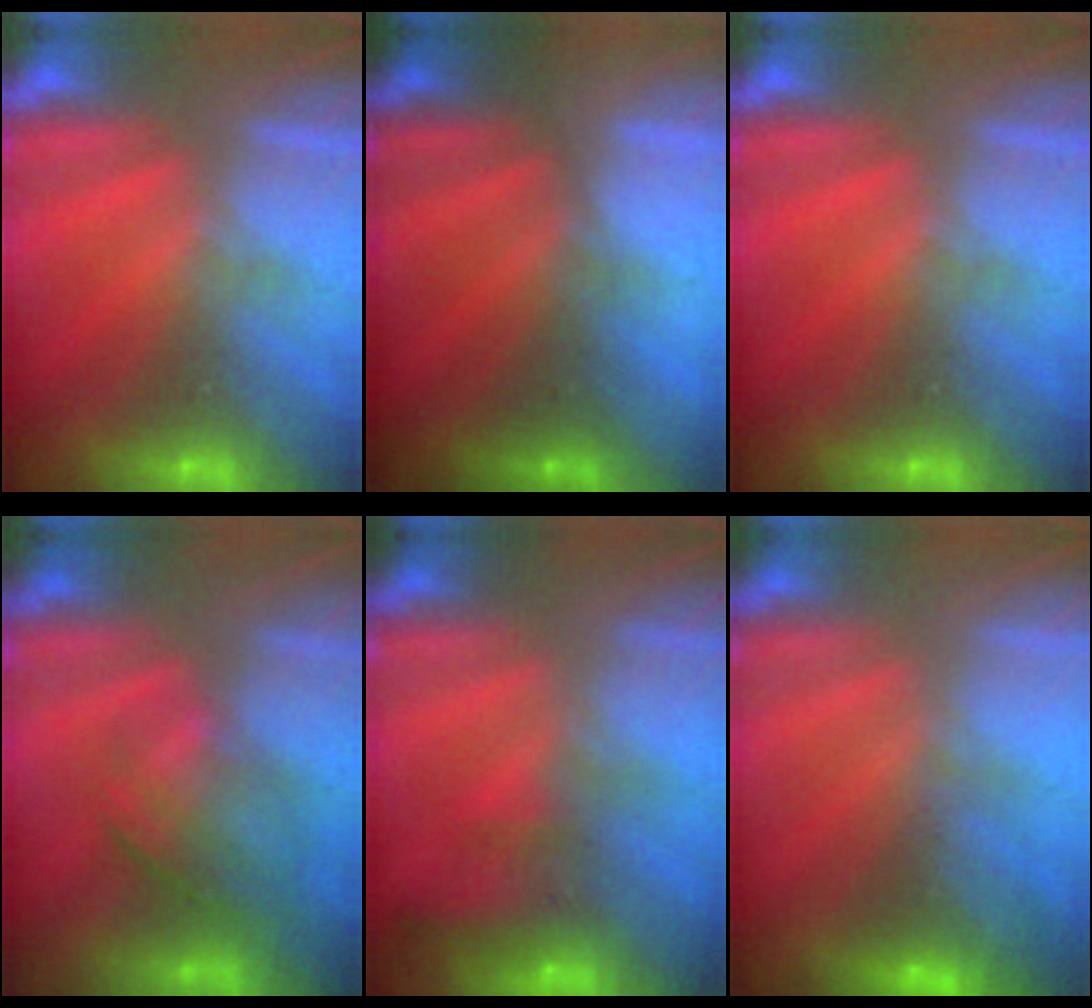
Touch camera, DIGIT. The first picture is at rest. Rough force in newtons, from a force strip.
{"total": 1.8}
{"total": 0.0}
{"total": 1.9}
{"total": 7.7}
{"total": 2.9}